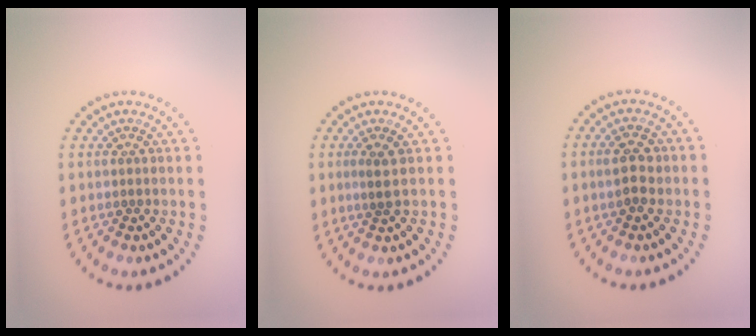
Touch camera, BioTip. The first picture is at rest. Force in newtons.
{"total": 1.1, "press": 0.9, "slide": 0.7}
{"total": 2.0, "press": 2.0, "slide": 0.2}